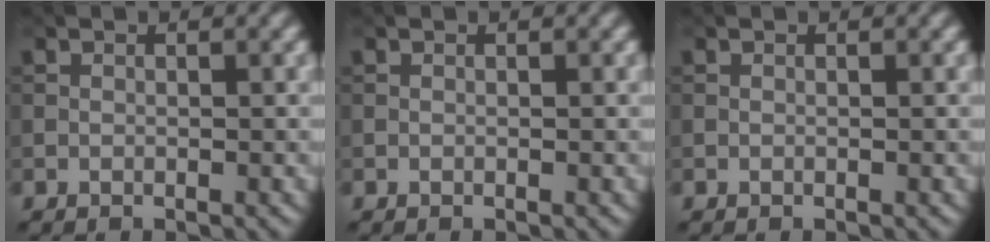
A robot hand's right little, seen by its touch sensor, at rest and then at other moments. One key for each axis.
{"total": 0.0}
{"total": 0.0}